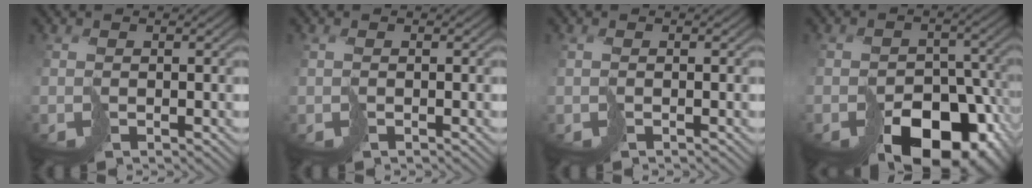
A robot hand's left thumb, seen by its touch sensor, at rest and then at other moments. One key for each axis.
{"total": 0.0}
{"total": 0.0}
{"total": 15.5, "fx": -8.6, "fy": 9.5, "fz": 8.7, "tx": -0.125, "ty": -0.033, "tz": -0.111}